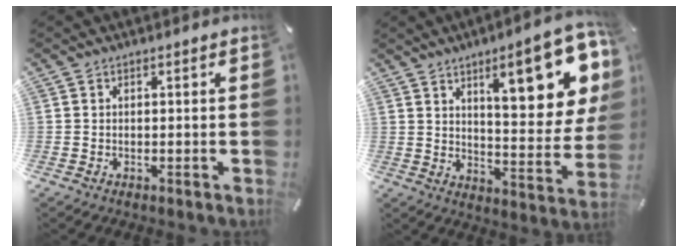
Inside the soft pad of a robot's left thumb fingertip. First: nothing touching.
{"total": 19.9, "force": [10.1, 6.7, 15.7], "torque": [-0.208, -0.062, 0.153]}